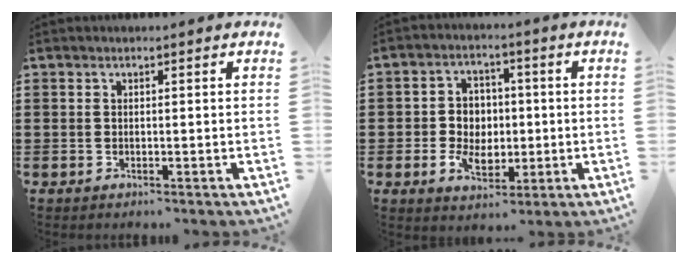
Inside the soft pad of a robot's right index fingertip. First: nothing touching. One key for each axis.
{"total": 5.9, "fx": -0.7, "fy": 4.9, "fz": 3.1, "tx": -0.062, "ty": 0.013, "tz": -0.014}